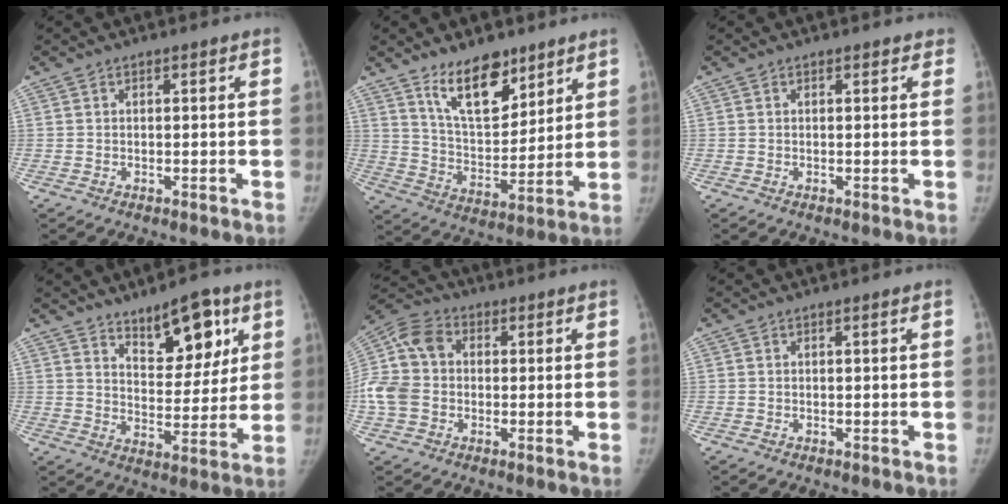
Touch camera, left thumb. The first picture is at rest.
{"total": 13.0, "force": [8.9, 6.1, 7.3], "torque": [-0.084, -0.069, 0.164]}
{"total": 0.8, "force": [0.6, 0.5, 0.1], "torque": [0.011, -0.003, 0.002]}
{"total": 12.4, "force": [7.1, 5.9, 8.3], "torque": [-0.085, -0.039, 0.115]}
{"total": 12.7, "force": [-0.7, 10.2, 7.6], "torque": [-0.162, 0.029, -0.023]}
{"total": 0.0}